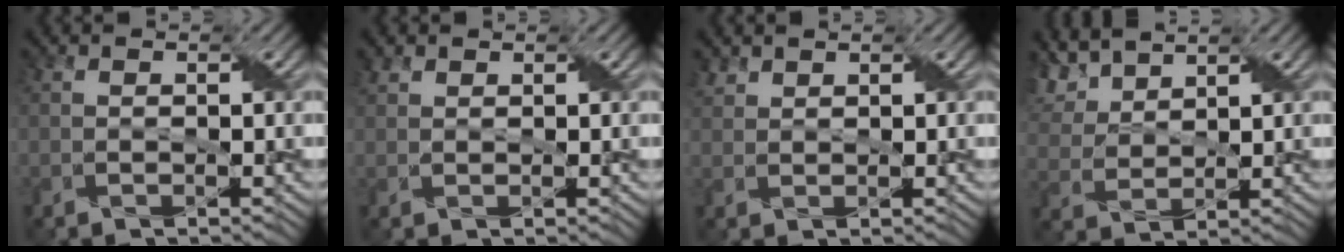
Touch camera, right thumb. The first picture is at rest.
{"total": 1.2, "force": [1.0, 0.7, 0.3], "torque": [-0.011, 0.007, 0.022]}
{"total": 1.6, "force": [1.4, 0.7, 0.3], "torque": [-0.012, 0.006, 0.033]}
{"total": 5.7, "force": [4.4, 2.5, 2.5], "torque": [-0.074, 0.004, 0.101]}